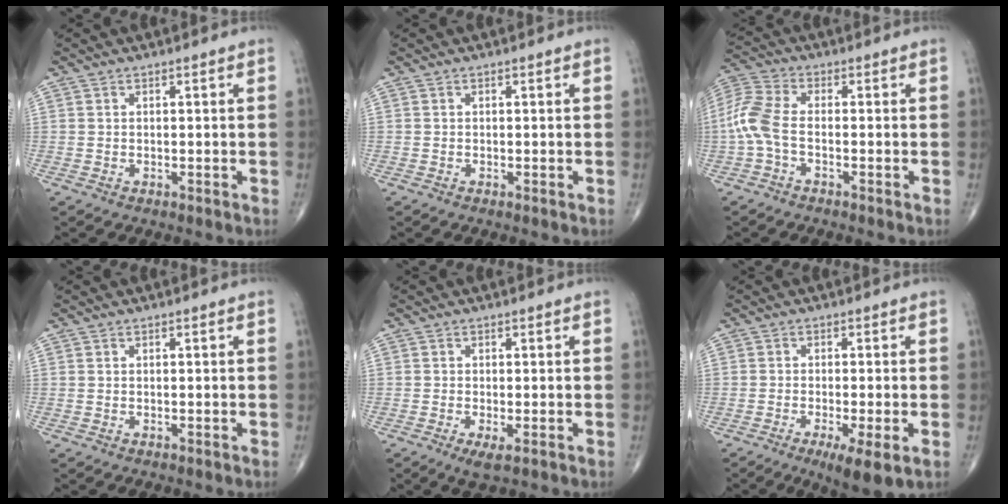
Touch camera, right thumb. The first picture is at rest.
{"total": 0.0}
{"total": 6.5, "force": [-1.3, 3.2, 5.5], "torque": [-0.145, 0.019, -0.037]}
{"total": 0.0}
{"total": 2.5, "force": [-1.0, 0.7, 2.2], "torque": [-0.043, -0.007, -0.018]}
{"total": 7.3, "force": [-3.1, 1.4, 6.4], "torque": [-0.105, -0.015, -0.050]}